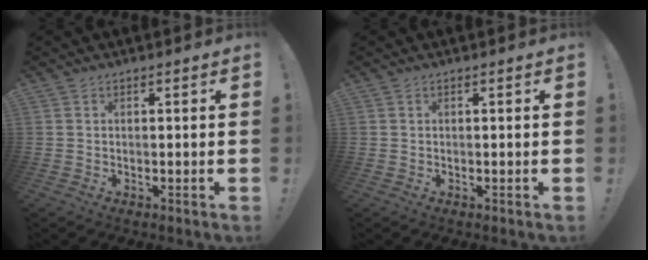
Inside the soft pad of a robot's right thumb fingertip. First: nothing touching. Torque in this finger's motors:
{"motor_torque": [-0.26, -0.05, 0.02, 0.04, 0.01]}